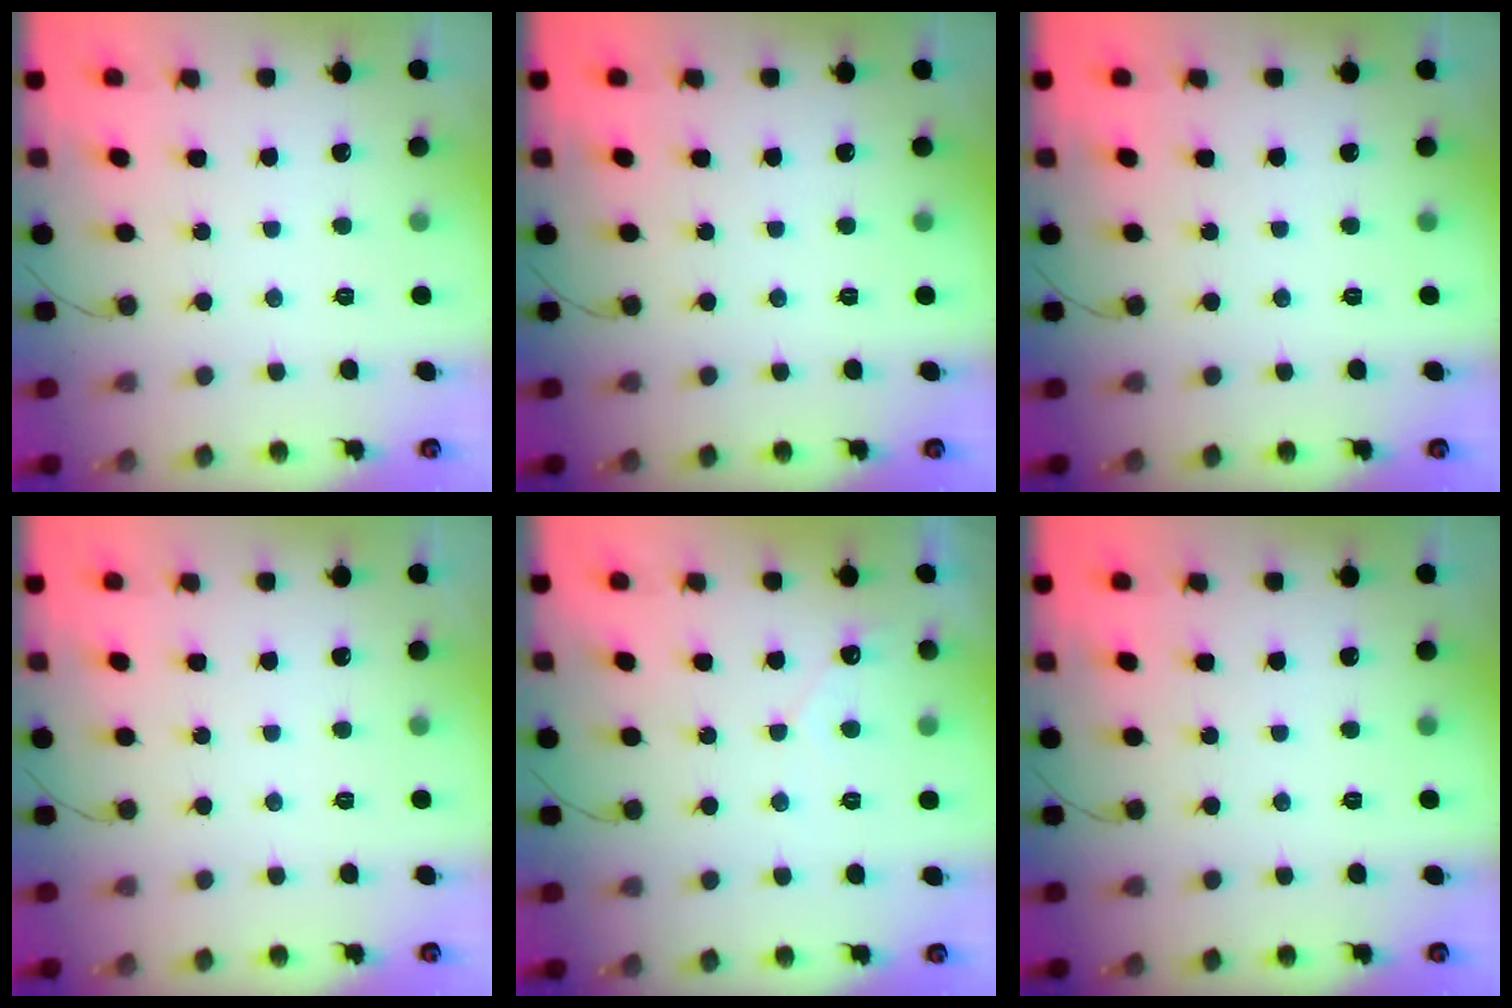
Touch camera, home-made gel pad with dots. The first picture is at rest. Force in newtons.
{"total": 0.0}
{"total": 0.0}
{"total": 0.0}
{"total": 2.7, "press": 2.7, "slide": 0.1}
{"total": 0.0}